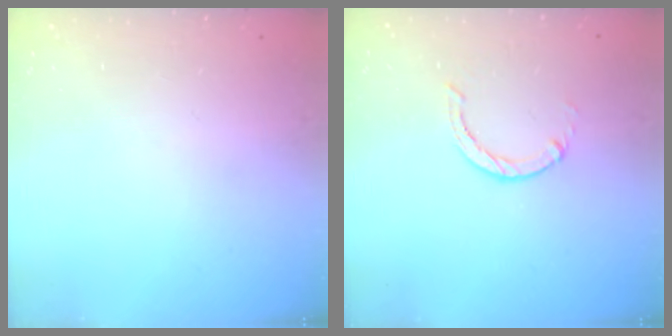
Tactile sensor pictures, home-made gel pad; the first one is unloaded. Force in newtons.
{"total": 0.0}